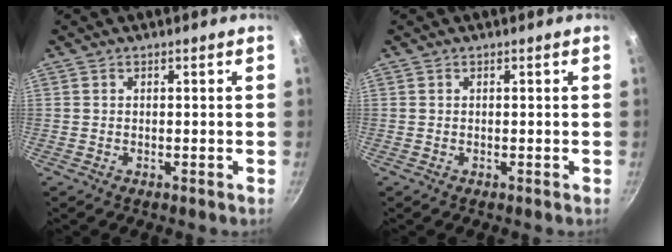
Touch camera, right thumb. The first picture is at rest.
{"total": 0.0}